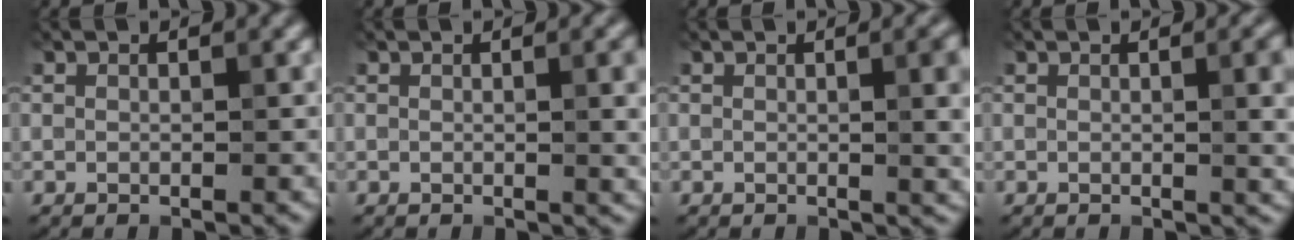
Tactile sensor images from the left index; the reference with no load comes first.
{"total": 3.4, "force": [0.3, 1.1, 3.3], "torque": [-0.031, 0.005, 0.001]}
{"total": 4.9, "force": [0.5, 1.8, 4.6], "torque": [-0.039, 0.008, 0.007]}
{"total": 4.4, "force": [0.4, 1.5, 4.2], "torque": [-0.039, 0.007, 0.003]}